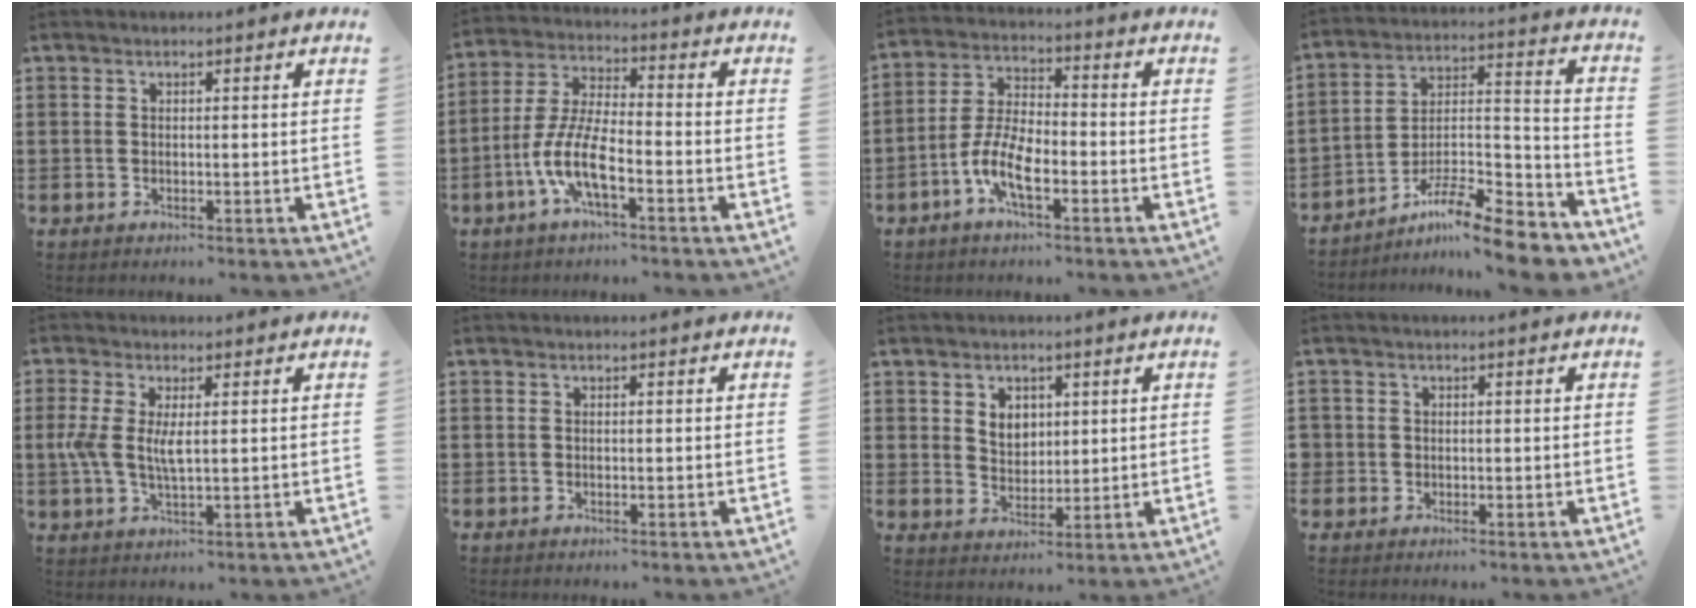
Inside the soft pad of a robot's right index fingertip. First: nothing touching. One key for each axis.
{"total": 8.4, "fx": -4.0, "fy": 2.2, "fz": 7.0, "tx": -0.178, "ty": -0.014, "tz": -0.085}
{"total": 7.5, "fx": -3.5, "fy": 2.8, "fz": 6.1, "tx": -0.150, "ty": -0.009, "tz": -0.072}
{"total": 10.6, "fx": -8.9, "fy": 1.3, "fz": 5.6, "tx": -0.088, "ty": 0.015, "tz": -0.174}
{"total": 4.6, "fx": 0.3, "fy": 1.7, "fz": 4.3, "tx": -0.100, "ty": -0.001, "tz": 0.000}
{"total": 0.0}
{"total": 3.6, "fx": 1.6, "fy": 2.9, "fz": 1.4, "tx": -0.037, "ty": 0.011, "tz": 0.029}
{"total": 1.0, "fx": -0.1, "fy": 1.0, "fz": 0.1, "tx": -0.005, "ty": 0.005, "tz": -0.005}